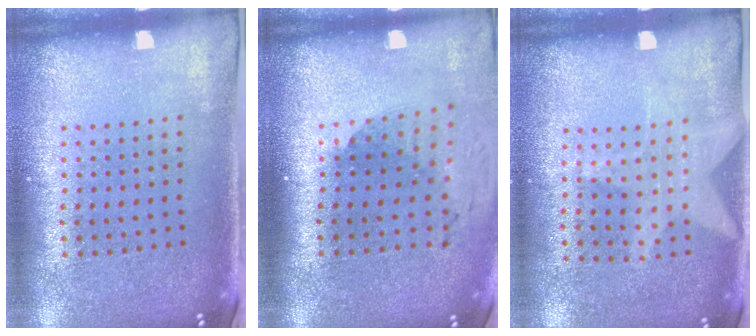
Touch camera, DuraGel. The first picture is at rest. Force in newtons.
{"total": 2.0, "press": 1.4, "slide": 1.3}
{"total": 1.1, "press": 0.8, "slide": 0.8}